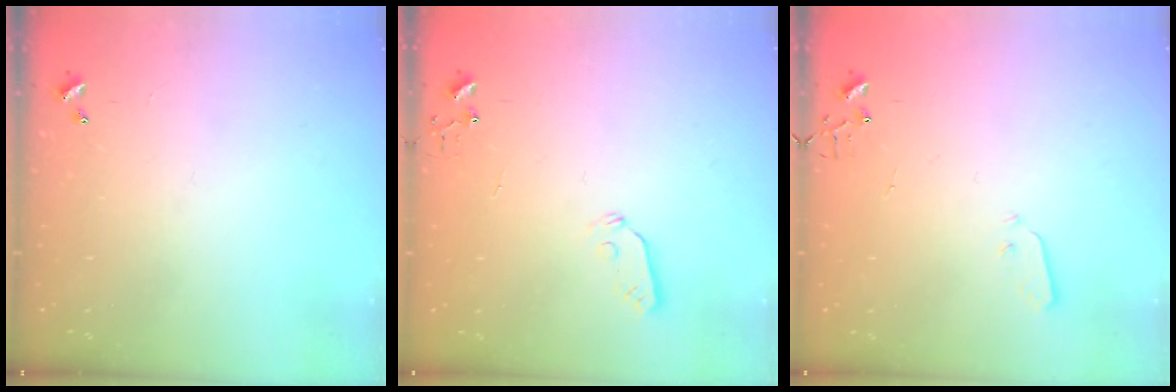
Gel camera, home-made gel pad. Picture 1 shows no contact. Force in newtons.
{"total": 3.6, "press": 3.6, "slide": 0.5}
{"total": 2.9, "press": 2.9, "slide": 0.4}